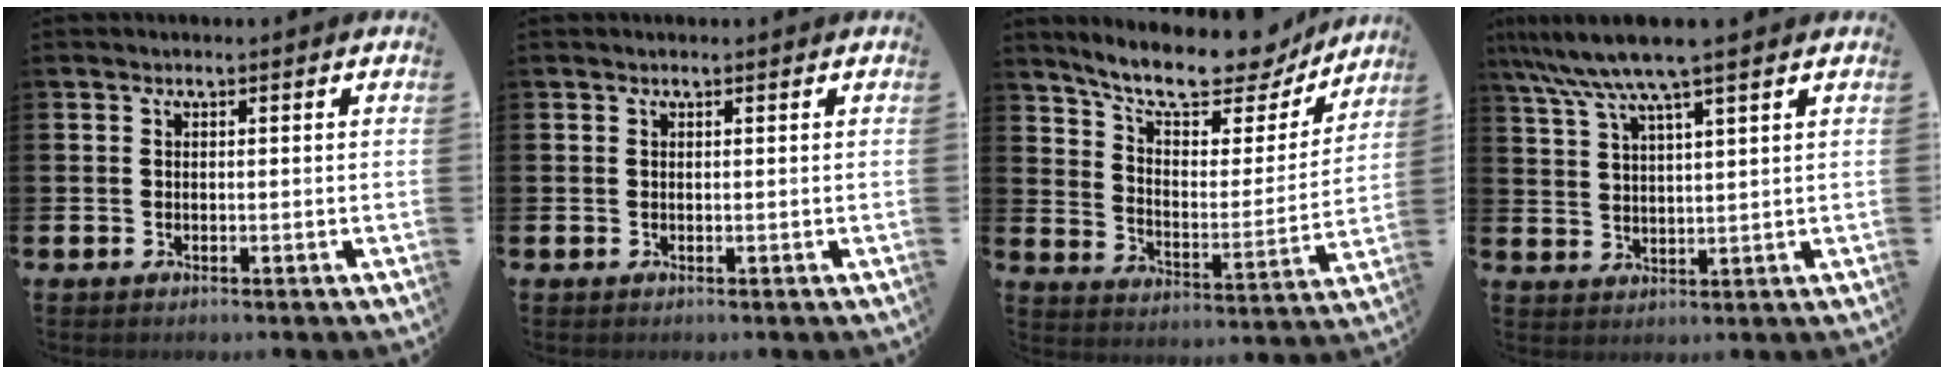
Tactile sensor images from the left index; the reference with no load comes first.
{"total": 0.0}
{"total": 11.5, "force": [10.2, 2.7, 4.7], "torque": [-0.111, -0.069, 0.172]}
{"total": 7.7, "force": [6.4, 0.3, 4.3], "torque": [-0.104, -0.018, 0.113]}